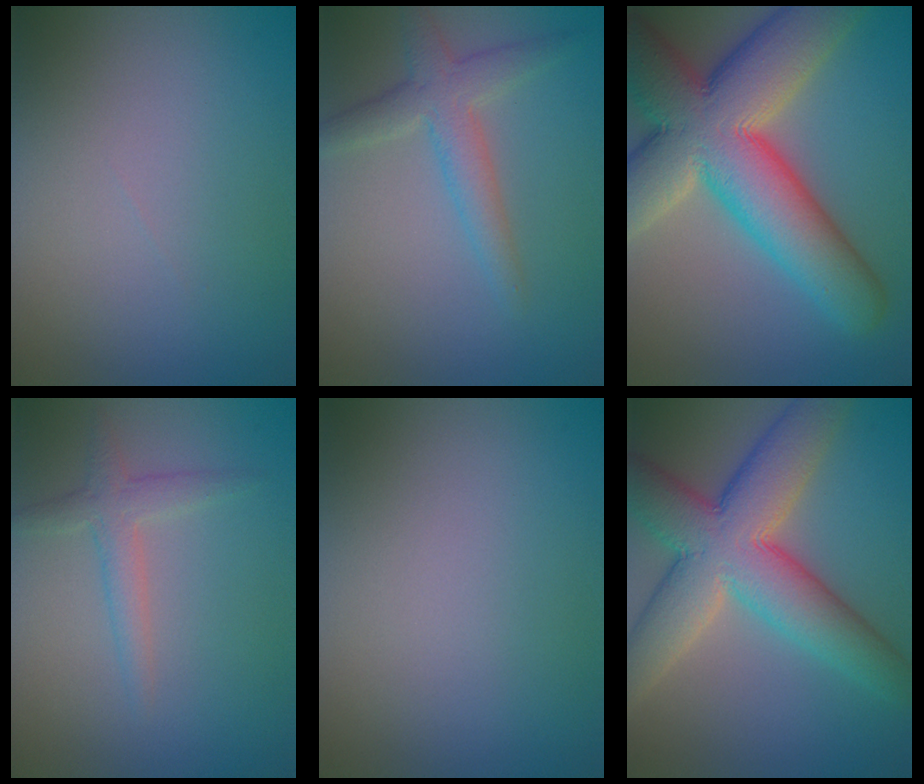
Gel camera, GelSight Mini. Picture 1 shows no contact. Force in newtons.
{"total": 3.5, "press": 3.5, "slide": 0.1}
{"total": 14.7, "press": 14.7, "slide": 1.0}
{"total": 2.2, "press": 2.2, "slide": 0.1}
{"total": 0.0}
{"total": 10.6, "press": 10.6, "slide": 0.8}